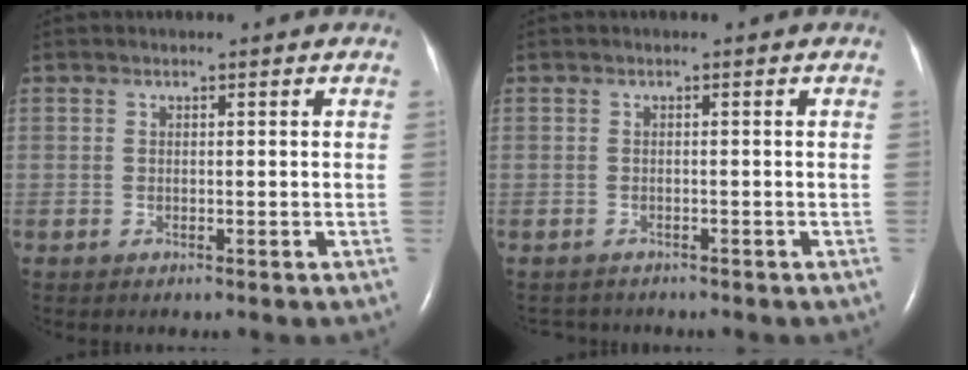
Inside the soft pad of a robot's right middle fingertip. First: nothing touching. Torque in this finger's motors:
{"motor_torque": [-0.48, 0.06, -0.03, -0.01]}